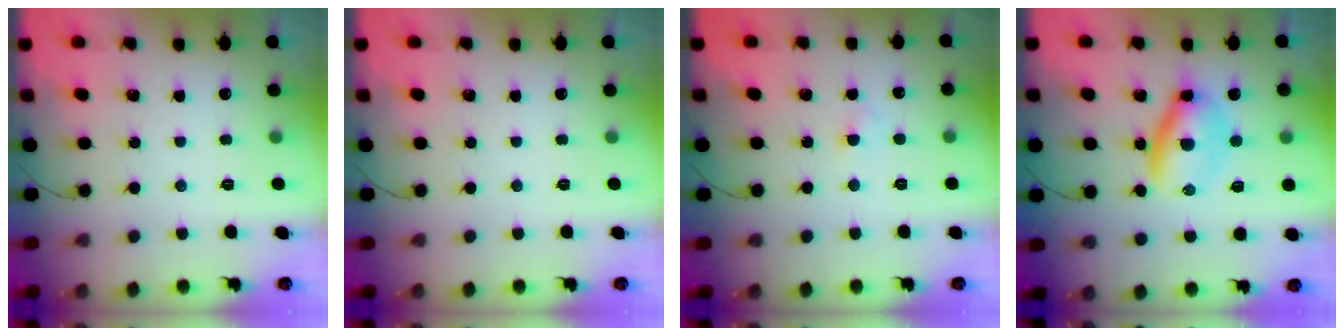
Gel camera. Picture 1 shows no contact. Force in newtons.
{"total": 0.0}
{"total": 1.8, "press": 1.5, "slide": 0.9}
{"total": 7.3, "press": 7.2, "slide": 1.2}